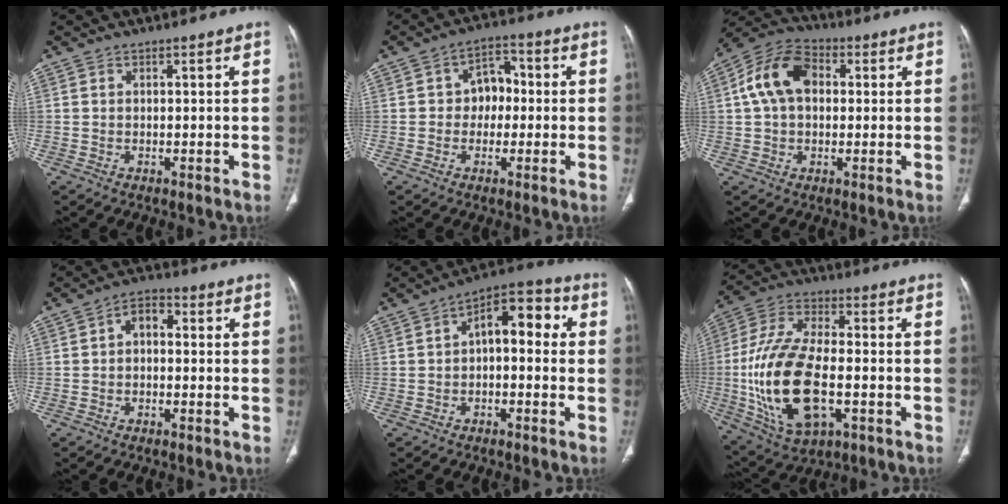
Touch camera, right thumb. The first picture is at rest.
{"total": 6.6, "force": [-0.1, 5.1, 4.2], "torque": [-0.030, 0.021, -0.011]}
{"total": 11.7, "force": [2.0, 8.0, 8.3], "torque": [-0.150, 0.027, 0.026]}
{"total": 4.3, "force": [0.0, 2.8, 3.3], "torque": [-0.042, 0.018, -0.013]}
{"total": 9.4, "force": [0.7, 5.0, 8.0], "torque": [-0.086, 0.038, -0.001]}
{"total": 20.9, "force": [-3.8, 10.5, 17.7], "torque": [-0.360, 0.013, -0.057]}